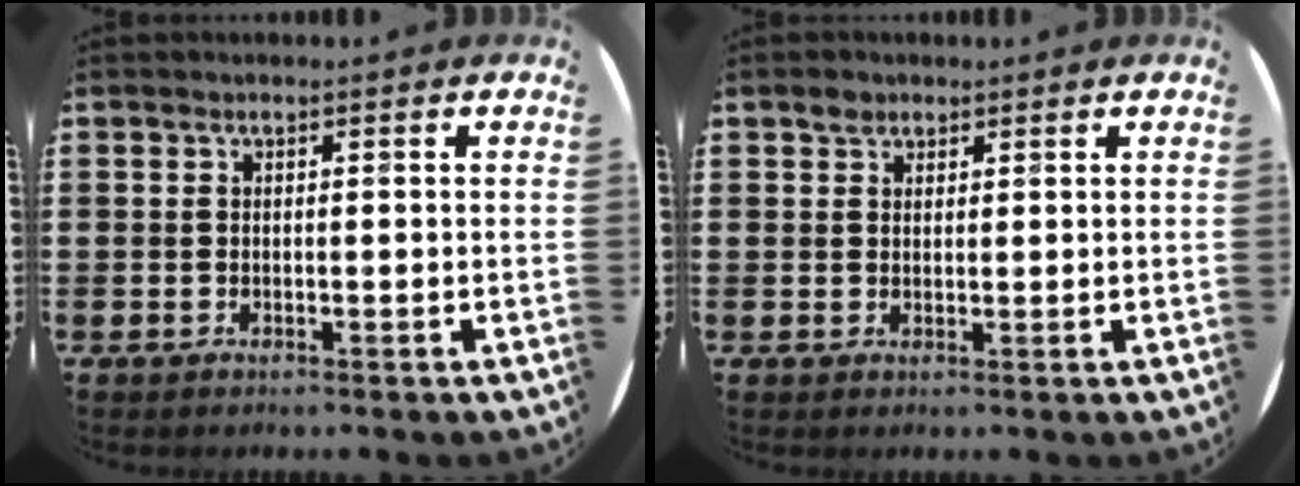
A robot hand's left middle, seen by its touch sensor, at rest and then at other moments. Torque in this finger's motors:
{"motor_torque": [0.34, -0.14, 0.00, 0.00]}